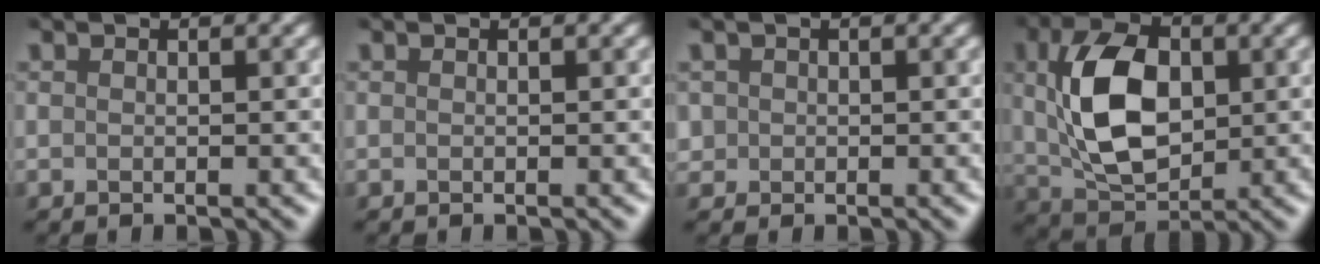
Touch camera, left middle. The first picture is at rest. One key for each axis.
{"total": 0.0}
{"total": 1.1, "fx": 0.1, "fy": 0.8, "fz": -0.7, "tx": 0.015, "ty": 0.005, "tz": 0.009}
{"total": 8.2, "fx": 0.9, "fy": 5.3, "fz": 6.2, "tx": -0.137, "ty": 0.008, "tz": 0.022}